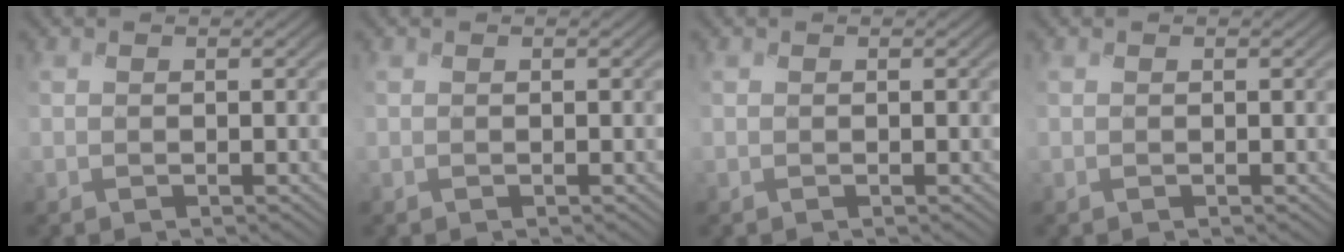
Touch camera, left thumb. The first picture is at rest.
{"total": 0.0}
{"total": 0.0}
{"total": 0.0}